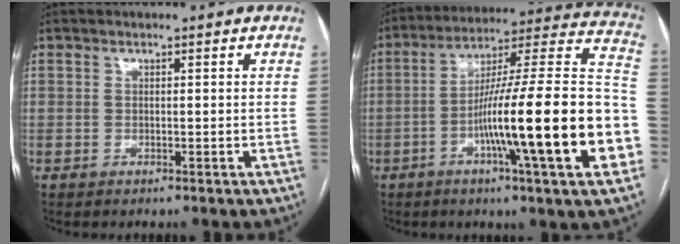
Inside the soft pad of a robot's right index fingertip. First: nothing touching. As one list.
[{"total": 26.0, "force": [-7.2, 0.5, 25.0], "torque": [-0.307, 0.003, -0.120]}]